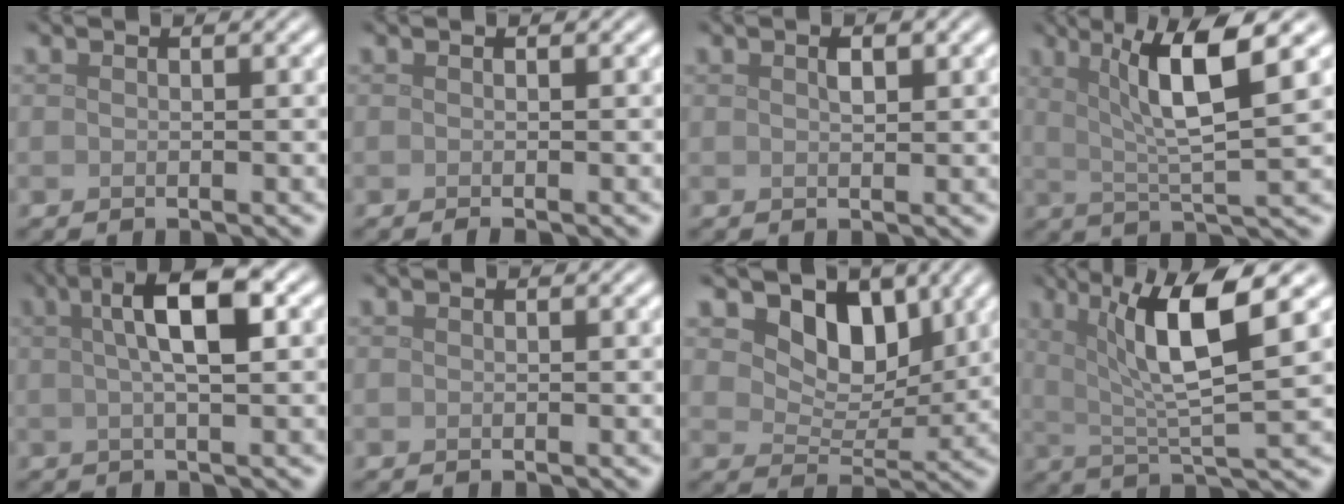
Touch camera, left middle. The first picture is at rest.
{"total": 0.6, "force": [-0.2, 0.0, 0.5], "torque": [-0.008, 0.000, -0.005]}
{"total": 1.4, "force": [0.6, 0.5, 1.1], "torque": [-0.021, 0.000, 0.012]}
{"total": 7.6, "force": [2.9, 1.3, 7.0], "torque": [-0.111, 0.008, 0.048]}
{"total": 6.0, "force": [1.5, 1.5, 5.6], "torque": [-0.076, 0.019, 0.018]}
{"total": 0.0}
{"total": 5.6, "force": [3.1, 3.5, 3.1], "torque": [-0.048, -0.012, 0.037]}
{"total": 8.4, "force": [3.1, 1.7, 7.7], "torque": [-0.121, 0.004, 0.051]}